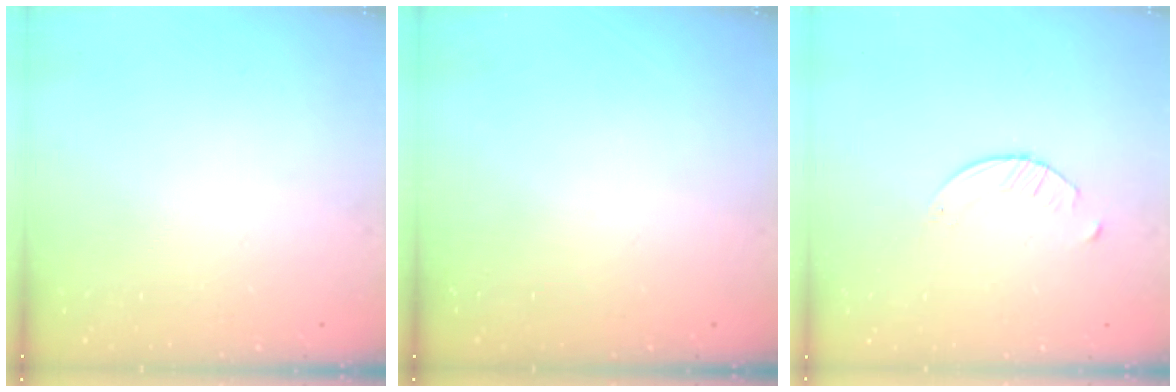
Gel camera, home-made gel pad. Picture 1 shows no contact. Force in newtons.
{"total": 0.0}
{"total": 2.8, "press": 2.7, "slide": 0.3}